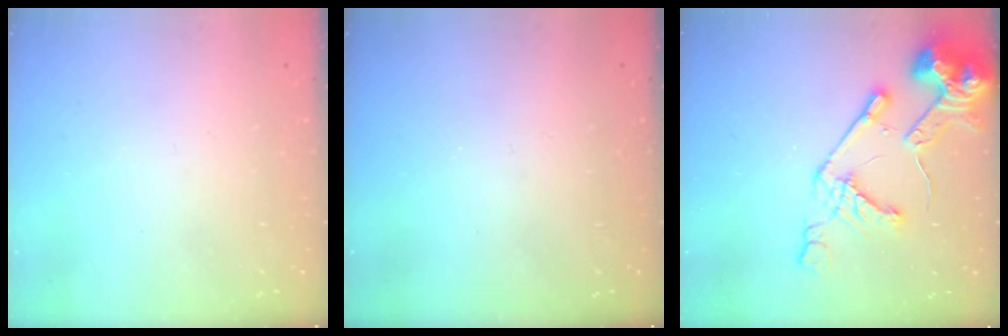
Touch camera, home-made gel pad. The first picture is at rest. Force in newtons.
{"total": 0.0}
{"total": 16.4, "press": 16.3, "slide": 1.8}